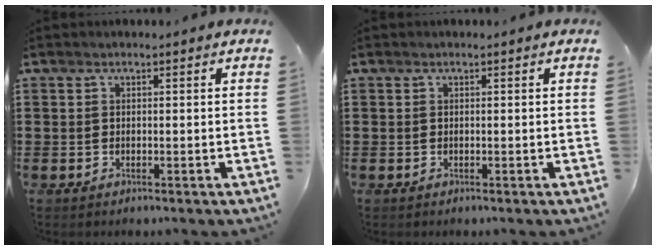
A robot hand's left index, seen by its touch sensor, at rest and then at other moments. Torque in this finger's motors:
{"motor_torque": [-0.06, -0.06, 0.00, 0.00]}